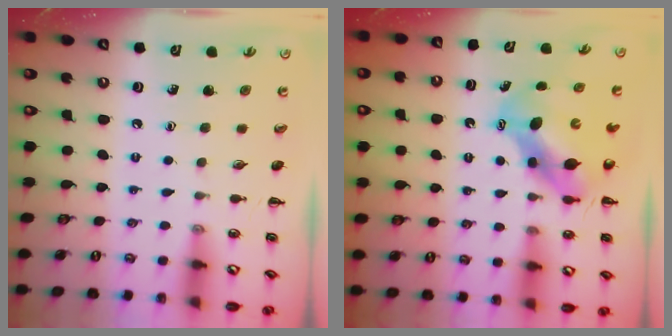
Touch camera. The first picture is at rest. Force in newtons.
{"total": 6.4, "press": 6.2, "slide": 1.6}